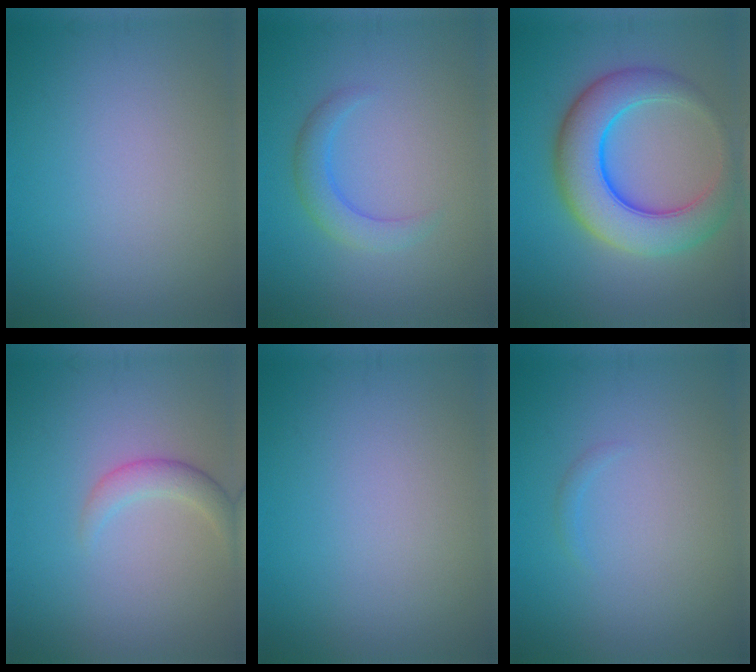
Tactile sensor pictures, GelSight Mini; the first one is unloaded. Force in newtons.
{"total": 2.4, "press": 2.4, "slide": 0.0}
{"total": 8.6, "press": 8.6, "slide": 0.2}
{"total": 2.0, "press": 2.0, "slide": 0.1}
{"total": 0.0}
{"total": 0.5, "press": 0.5, "slide": 0.1}